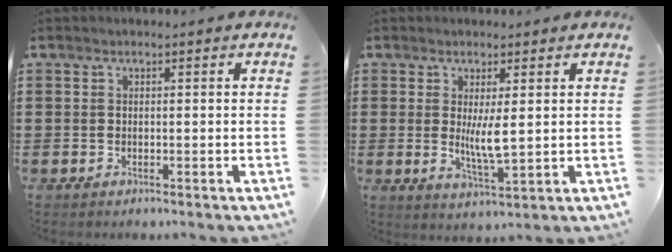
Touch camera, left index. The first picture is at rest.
{"total": 5.4, "force": [0.8, 1.2, 5.2], "torque": [-0.098, -0.007, 0.009]}